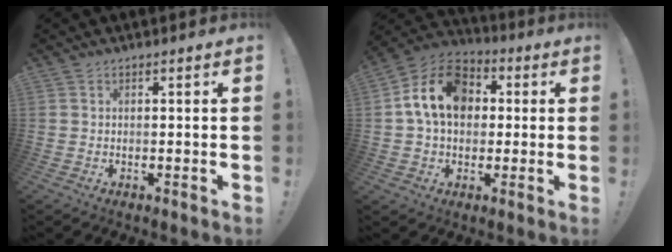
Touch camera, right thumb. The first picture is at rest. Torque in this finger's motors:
{"motor_torque": [1.26, 1.19, 1.16, -0.04, 0.13]}